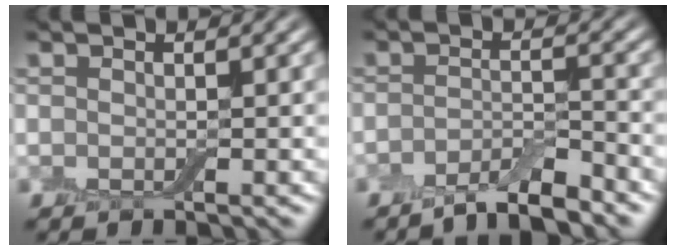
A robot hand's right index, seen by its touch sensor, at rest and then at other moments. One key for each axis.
{"total": 3.8, "fx": -3.0, "fy": 0.6, "fz": 2.2, "tx": -0.035, "ty": 0.003, "tz": -0.057}